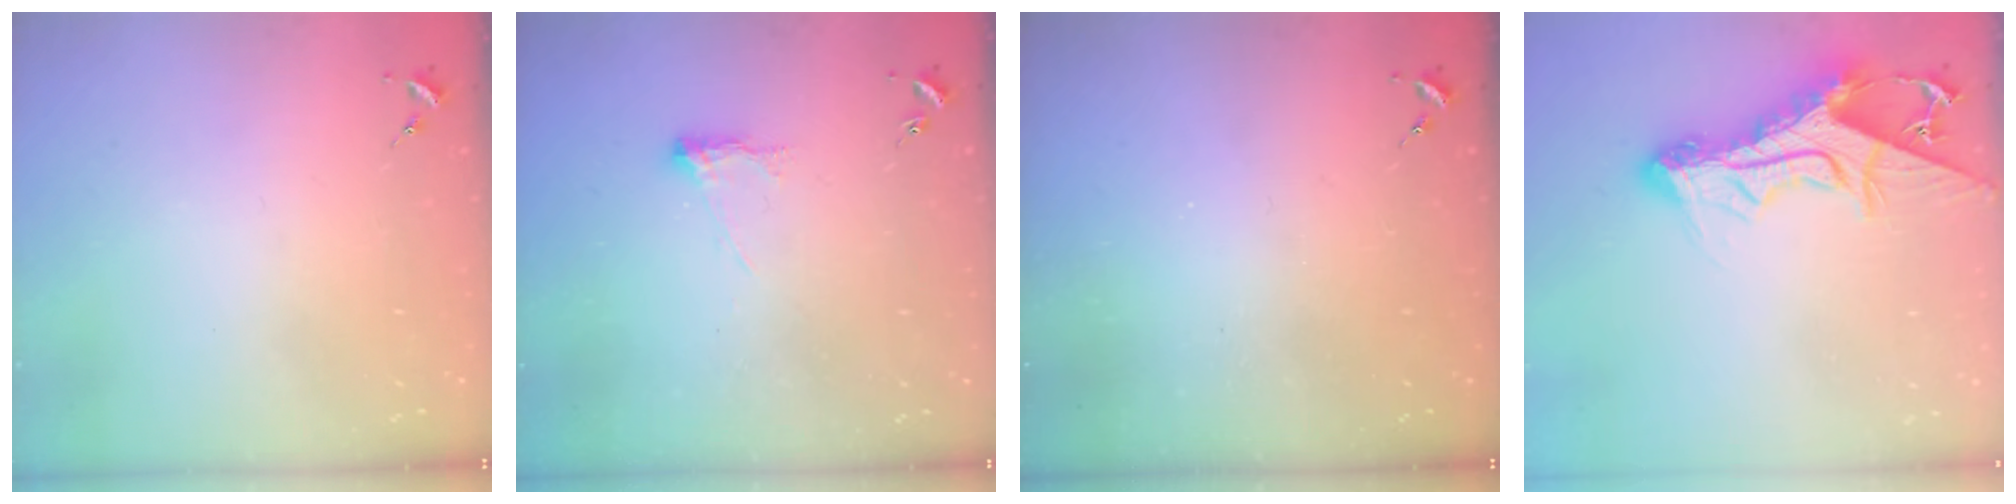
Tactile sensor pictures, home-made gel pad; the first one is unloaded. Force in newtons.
{"total": 5.7, "press": 5.6, "slide": 0.9}
{"total": 0.0}
{"total": 18.1, "press": 18.0, "slide": 1.6}